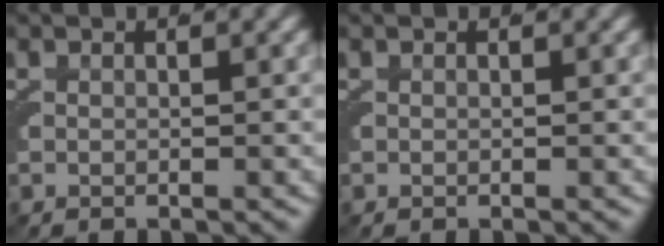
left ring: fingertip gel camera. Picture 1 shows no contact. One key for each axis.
{"total": 0.0}